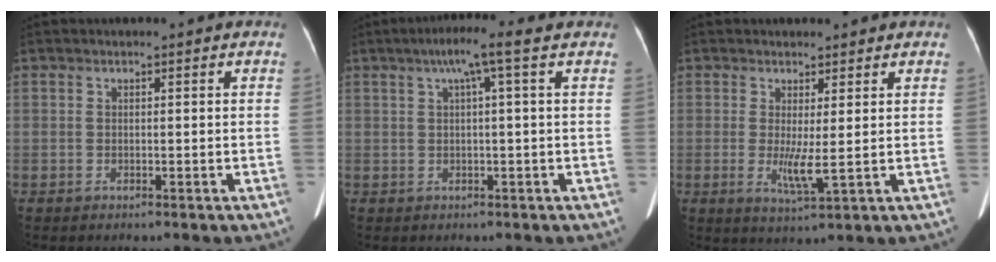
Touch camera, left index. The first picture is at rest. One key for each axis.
{"total": 4.4, "fx": 2.1, "fy": -0.7, "fz": 3.8, "tx": -0.069, "ty": 0.017, "tz": 0.036}
{"total": 3.8, "fx": 0.4, "fy": 0.3, "fz": 3.8, "tx": -0.071, "ty": -0.011, "tz": 0.016}